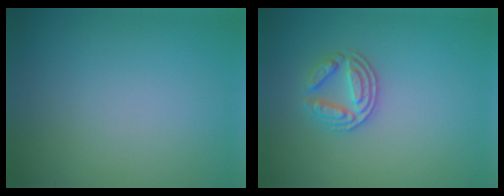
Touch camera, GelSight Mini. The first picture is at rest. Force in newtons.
{"total": 2.9, "press": 2.6, "slide": 1.1}